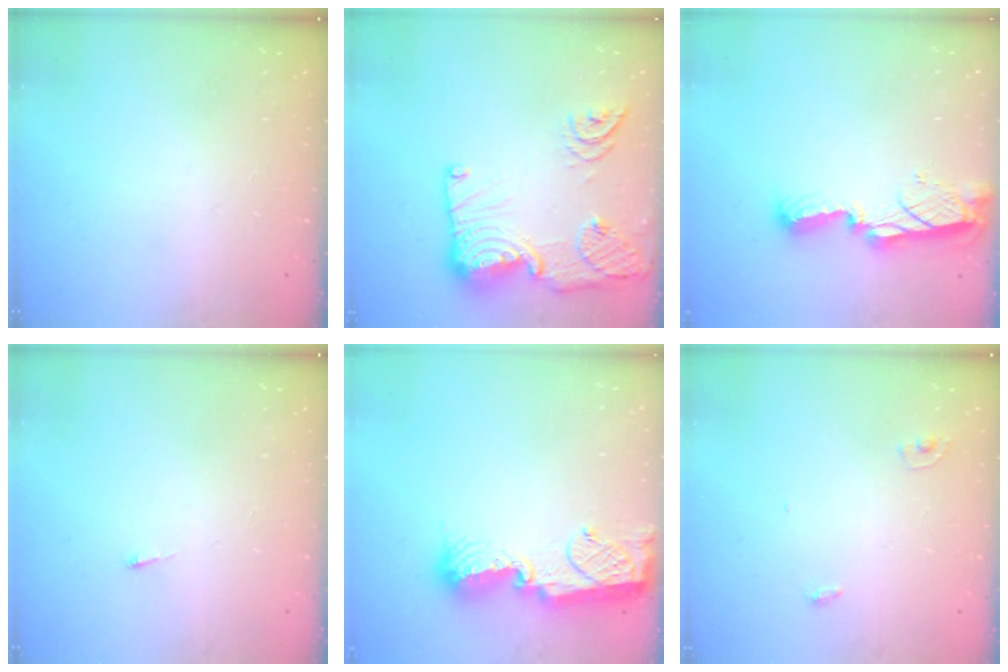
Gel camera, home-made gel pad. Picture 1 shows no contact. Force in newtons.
{"total": 19.0, "press": 19.0, "slide": 1.5}
{"total": 8.9, "press": 8.9, "slide": 0.5}
{"total": 2.6, "press": 2.5, "slide": 0.3}
{"total": 11.0, "press": 11.0, "slide": 0.6}
{"total": 2.8, "press": 2.8, "slide": 0.1}